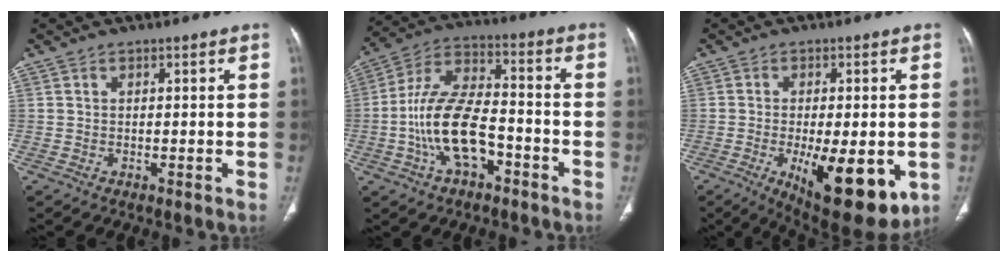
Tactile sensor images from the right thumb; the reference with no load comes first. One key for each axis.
{"total": 14.9, "fx": -4.9, "fy": 7.6, "fz": 11.8, "tx": -0.227, "ty": 0.047, "tz": -0.090}
{"total": 16.8, "fx": -4.9, "fy": 6.5, "fz": 14.7, "tx": -0.178, "ty": -0.017, "tz": -0.052}